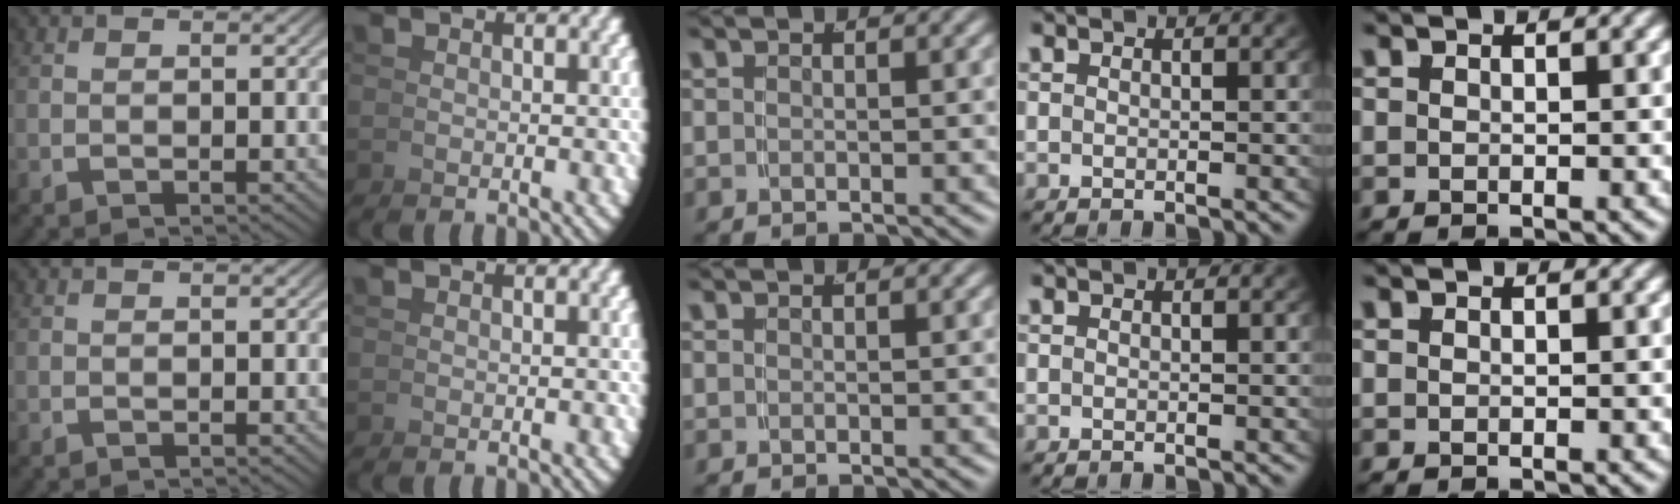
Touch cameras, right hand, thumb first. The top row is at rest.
{}